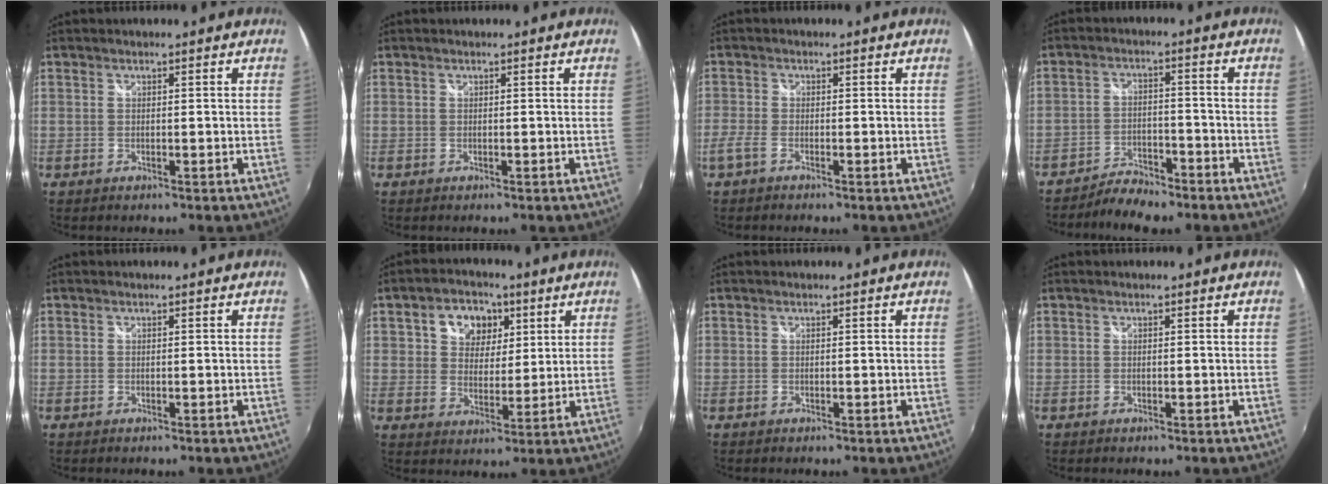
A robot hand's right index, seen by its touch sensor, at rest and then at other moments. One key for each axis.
{"total": 0.0}
{"total": 2.7, "fx": -1.9, "fy": 0.9, "fz": 1.7, "tx": -0.046, "ty": -0.003, "tz": -0.043}
{"total": 6.2, "fx": -5.6, "fy": 1.9, "fz": 1.9, "tx": -0.054, "ty": 0.002, "tz": -0.095}
{"total": 0.0}
{"total": 9.0, "fx": 3.6, "fy": 7.0, "fz": 4.5, "tx": -0.086, "ty": 0.022, "tz": 0.060}
{"total": 0.0}
{"total": 0.0}